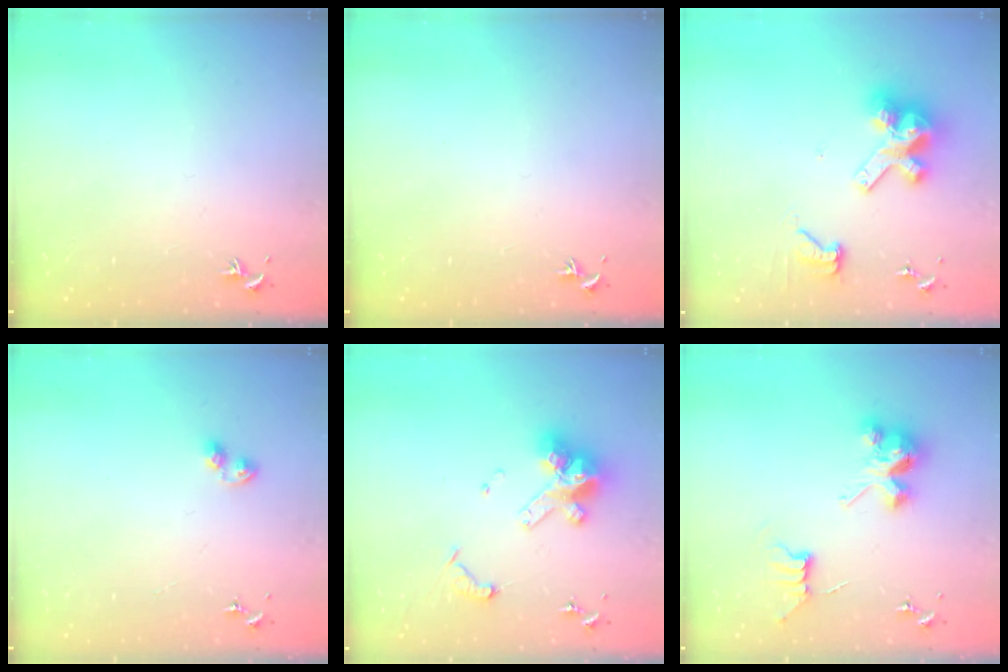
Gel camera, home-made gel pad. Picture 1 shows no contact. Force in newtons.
{"total": 0.0}
{"total": 14.4, "press": 14.3, "slide": 1.6}
{"total": 4.5, "press": 4.5, "slide": 0.5}
{"total": 14.8, "press": 14.6, "slide": 2.4}
{"total": 10.0, "press": 10.0, "slide": 0.6}